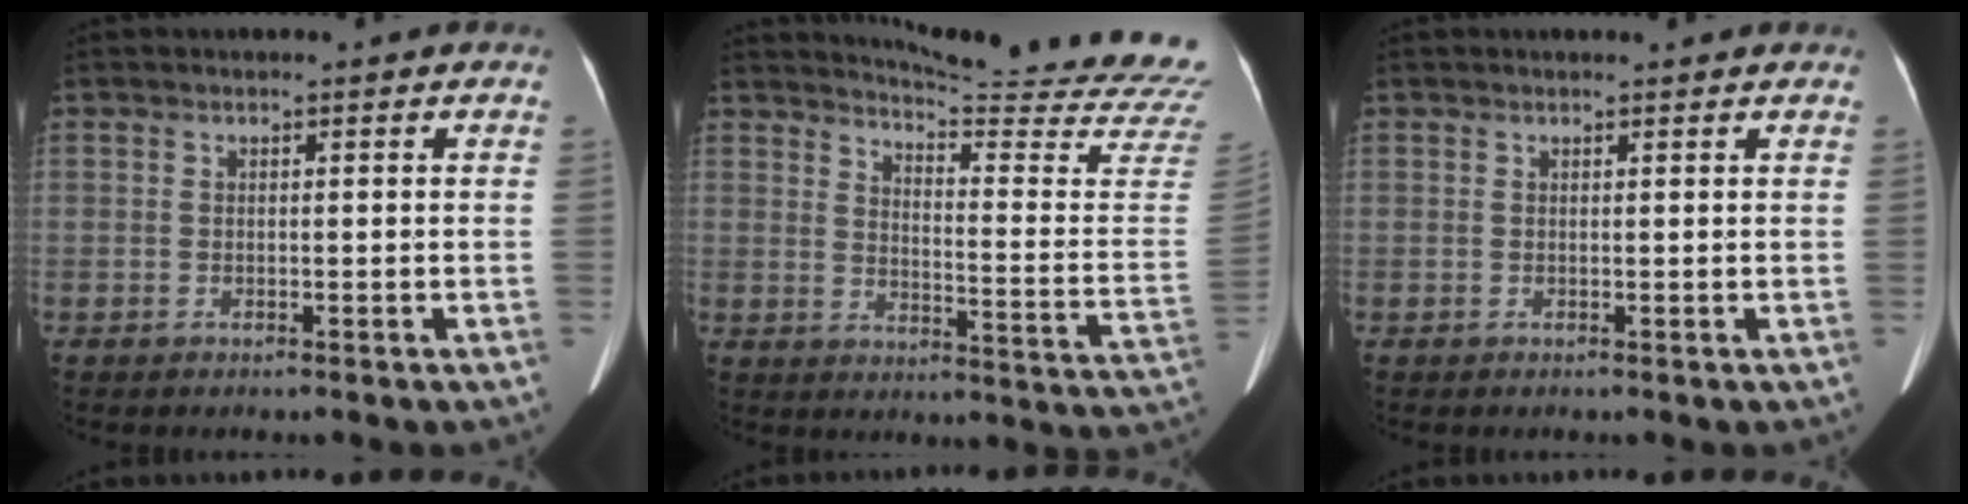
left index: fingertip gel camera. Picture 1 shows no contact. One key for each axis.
{"total": 23.6, "fx": 22.7, "fy": -1.1, "fz": 6.3, "tx": -0.093, "ty": -0.165, "tz": 0.258}
{"total": 2.1, "fx": 2.0, "fy": 0.3, "fz": 0.6, "tx": -0.009, "ty": 0.010, "tz": 0.020}